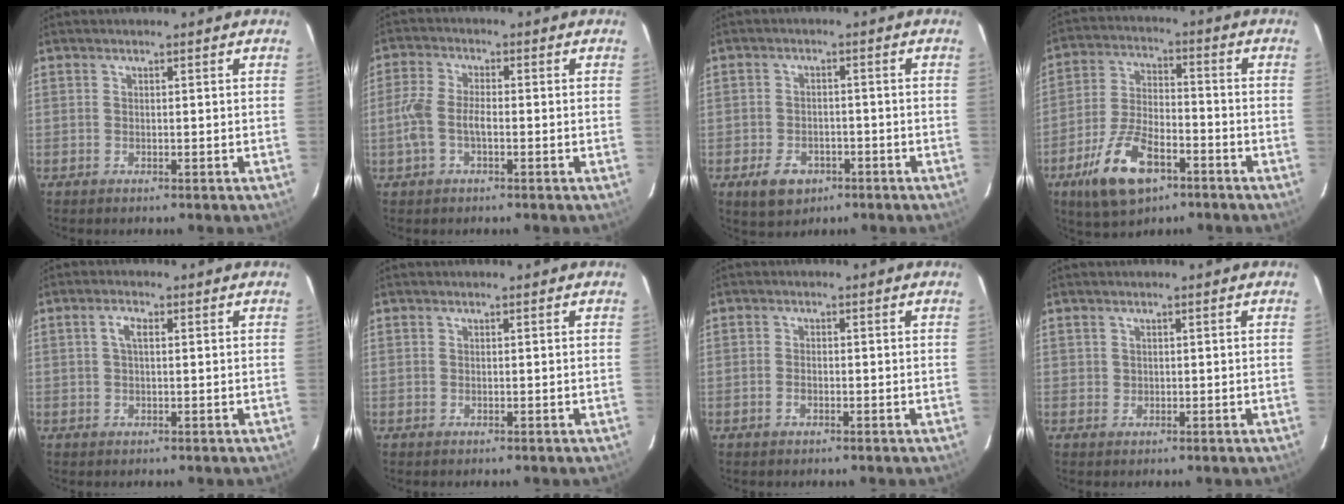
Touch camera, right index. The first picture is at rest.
{"total": 5.7, "force": [-1.5, 2.6, 4.9], "torque": [-0.109, 0.005, -0.029]}
{"total": 5.0, "force": [-2.5, 3.8, 2.0], "torque": [-0.049, 0.005, -0.031]}
{"total": 13.8, "force": [-7.6, 6.1, 9.7], "torque": [-0.208, -0.010, -0.136]}
{"total": 2.1, "force": [0.5, 0.8, 1.9], "torque": [-0.041, 0.007, 0.008]}
{"total": 0.0}
{"total": 1.5, "force": [-0.7, 0.9, 1.0], "torque": [-0.023, 0.001, -0.014]}
{"total": 0.8, "force": [0.3, 0.8, 0.0], "torque": [0.004, 0.004, 0.004]}